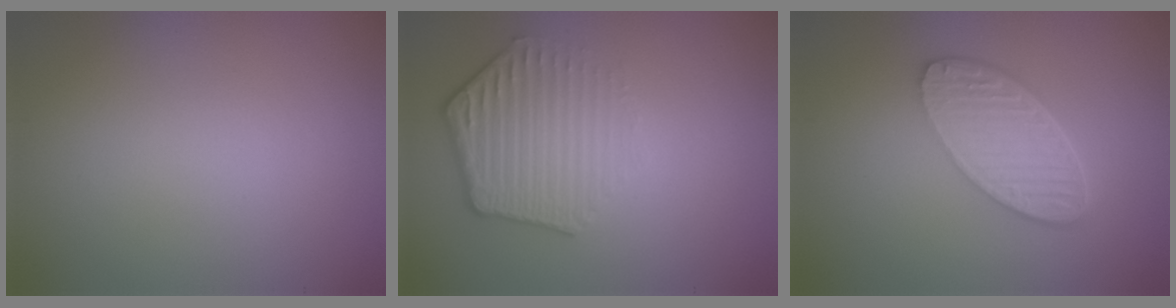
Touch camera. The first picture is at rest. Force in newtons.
{"total": 4.2, "press": 3.3, "slide": 2.7}
{"total": 5.9, "press": 4.3, "slide": 4.1}